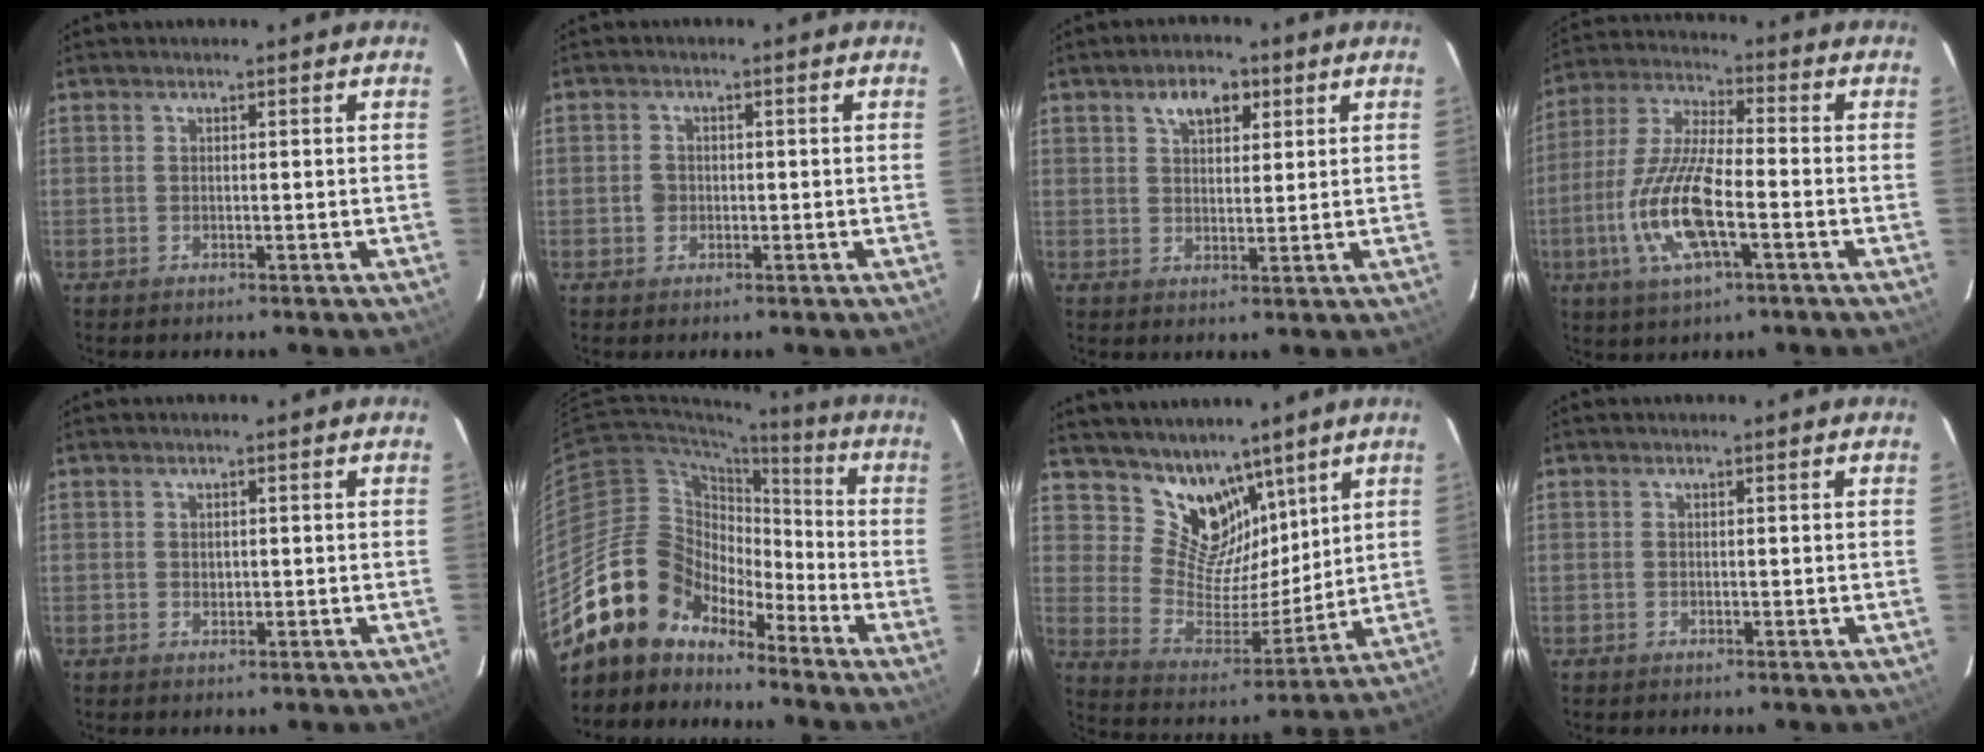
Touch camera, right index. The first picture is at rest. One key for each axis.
{"total": 1.9, "fx": -0.3, "fy": 1.8, "fz": 0.5, "tx": -0.009, "ty": 0.004, "tz": -0.006}
{"total": 5.7, "fx": 3.0, "fy": 3.3, "fz": 3.6, "tx": -0.057, "ty": 0.016, "tz": 0.051}
{"total": 15.0, "fx": -4.7, "fy": 4.1, "fz": 13.6, "tx": -0.289, "ty": -0.008, "tz": -0.092}
{"total": 1.1, "fx": 0.1, "fy": 1.0, "fz": 0.4, "tx": -0.004, "ty": 0.001, "tz": 0.003}
{"total": 14.7, "fx": -11.5, "fy": 8.6, "fz": 3.0, "tx": -0.062, "ty": 0.040, "tz": -0.212}
{"total": 13.0, "fx": 9.4, "fy": 7.8, "fz": 4.6, "tx": -0.081, "ty": -0.006, "tz": 0.182}
{"total": 0.0}